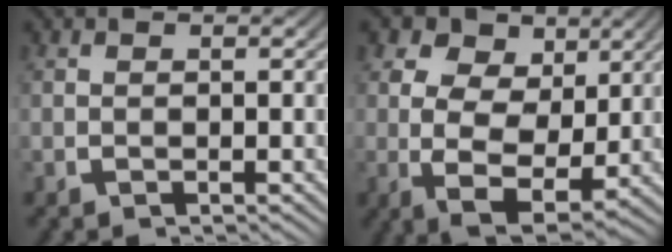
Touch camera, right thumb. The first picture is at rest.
{"total": 10.5, "force": [-0.1, 7.8, 7.1], "torque": [-0.154, -0.059, 0.012]}